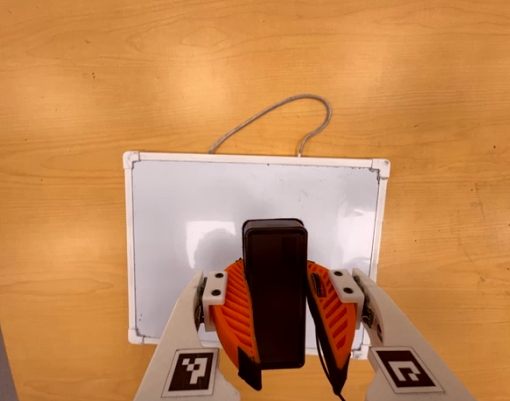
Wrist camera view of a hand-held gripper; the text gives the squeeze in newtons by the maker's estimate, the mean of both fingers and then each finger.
{"total": 8.8, "left": 7.6, "right": 10.0}